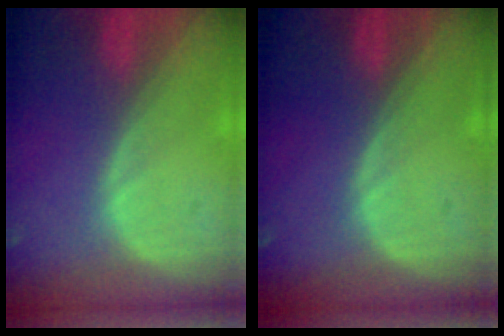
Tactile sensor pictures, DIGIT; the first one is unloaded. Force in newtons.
{"total": 0.0}